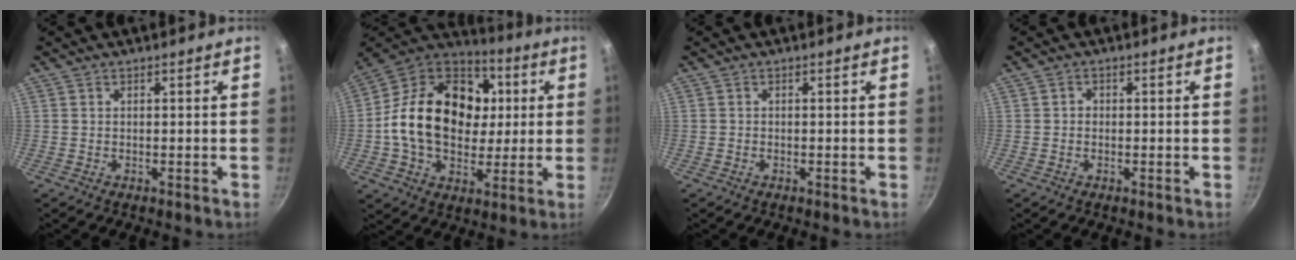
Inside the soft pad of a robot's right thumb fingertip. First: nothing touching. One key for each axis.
{"total": 24.6, "fx": 2.0, "fy": 18.1, "fz": 16.5, "tx": -0.259, "ty": 0.025, "tz": 0.026}
{"total": 0.0}
{"total": 0.9, "fx": -0.2, "fy": 0.9, "fz": 0.3, "tx": -0.003, "ty": 0.004, "tz": -0.004}